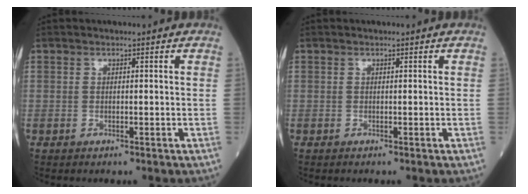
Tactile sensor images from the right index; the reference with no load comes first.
{"total": 0.0}